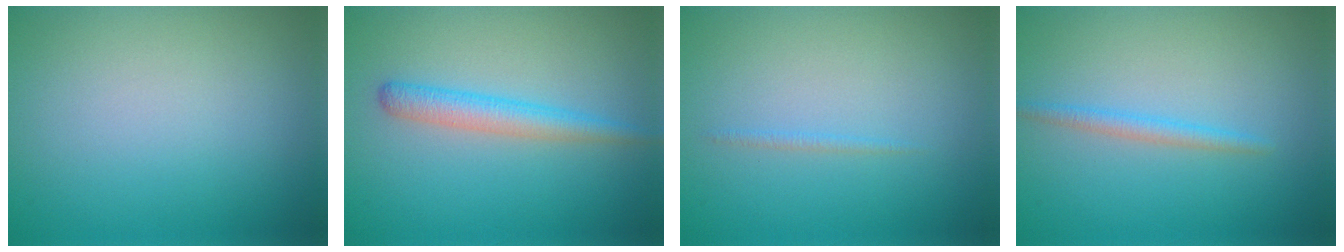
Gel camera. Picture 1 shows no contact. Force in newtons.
{"total": 2.8, "press": 2.8, "slide": 0.2}
{"total": 0.6, "press": 0.6, "slide": 0.1}
{"total": 1.5, "press": 1.5, "slide": 0.1}